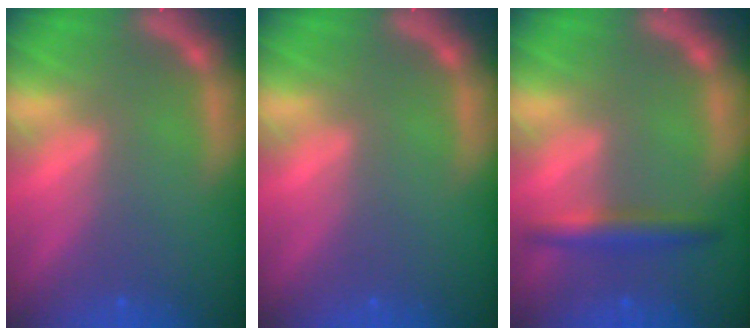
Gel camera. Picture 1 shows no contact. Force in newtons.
{"total": 0.0}
{"total": 3.0}